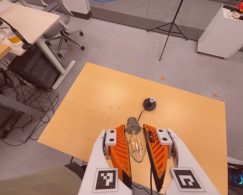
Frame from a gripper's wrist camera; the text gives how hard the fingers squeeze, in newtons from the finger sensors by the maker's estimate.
{"total": 21.8, "left": 24.1, "right": 19.6}